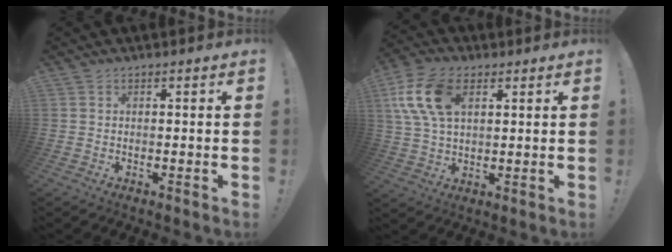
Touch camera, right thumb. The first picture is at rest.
{"total": 14.2, "force": [5.0, 8.7, 10.1], "torque": [-0.203, -0.002, 0.094]}